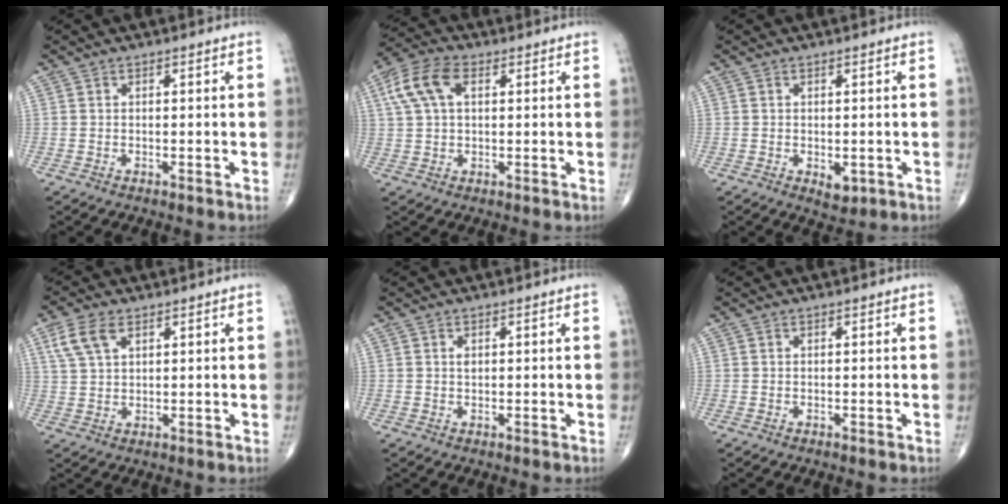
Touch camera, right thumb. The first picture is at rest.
{"total": 8.7, "force": [2.7, 5.0, 6.6], "torque": [-0.140, 0.021, 0.048]}
{"total": 2.8, "force": [-0.6, 1.7, 2.1], "torque": [-0.019, -0.004, -0.002]}
{"total": 6.1, "force": [2.9, 3.4, 4.1], "torque": [-0.087, 0.001, 0.063]}
{"total": 0.8, "force": [0.3, 0.5, 0.6], "torque": [-0.006, -0.001, 0.005]}
{"total": 0.0}